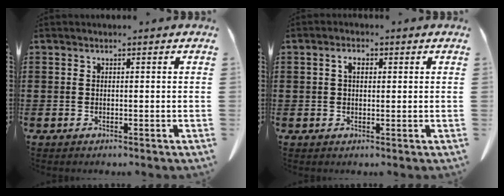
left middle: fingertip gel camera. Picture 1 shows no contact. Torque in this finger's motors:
{"motor_torque": [0.26, 0.26, 0.06, 0.07]}